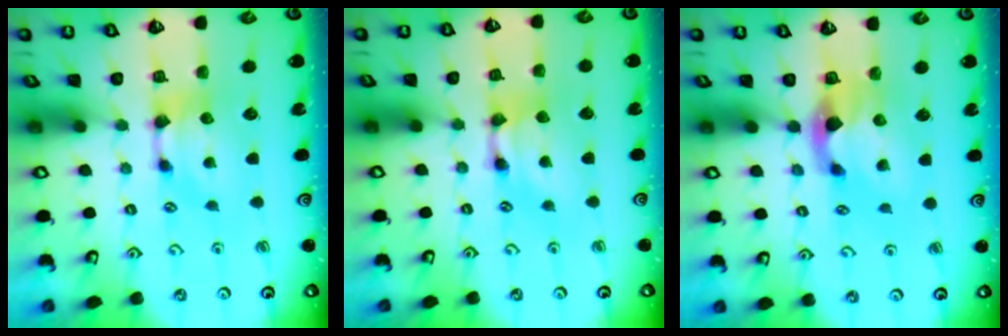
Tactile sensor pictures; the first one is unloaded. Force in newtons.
{"total": 2.0, "press": 2.0, "slide": 0.1}
{"total": 2.9, "press": 2.6, "slide": 1.3}